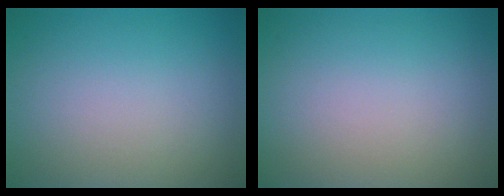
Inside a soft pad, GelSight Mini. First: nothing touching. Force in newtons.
{"total": 0.0}